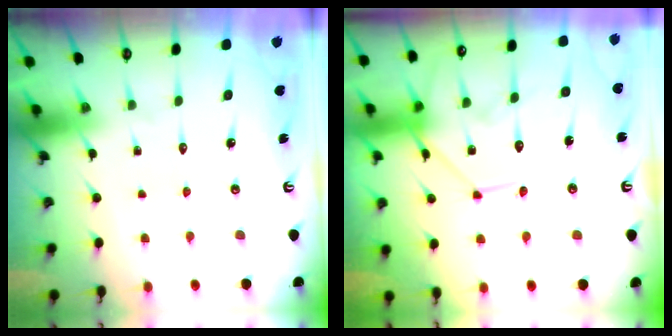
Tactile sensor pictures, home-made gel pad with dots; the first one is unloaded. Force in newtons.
{"total": 13.4, "press": 13.2, "slide": 1.7}